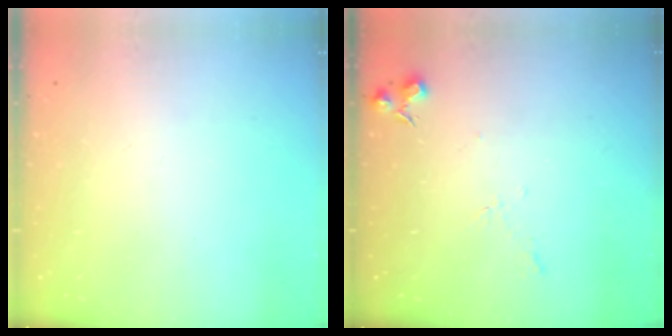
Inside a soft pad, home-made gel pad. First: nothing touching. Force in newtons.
{"total": 5.5, "press": 5.5, "slide": 0.8}